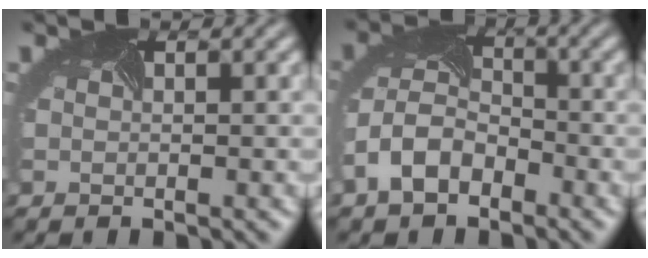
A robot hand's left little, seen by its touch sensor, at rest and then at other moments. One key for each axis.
{"total": 5.1, "fx": -2.8, "fy": 3.1, "fz": 2.9, "tx": -0.072, "ty": 0.000, "tz": -0.061}